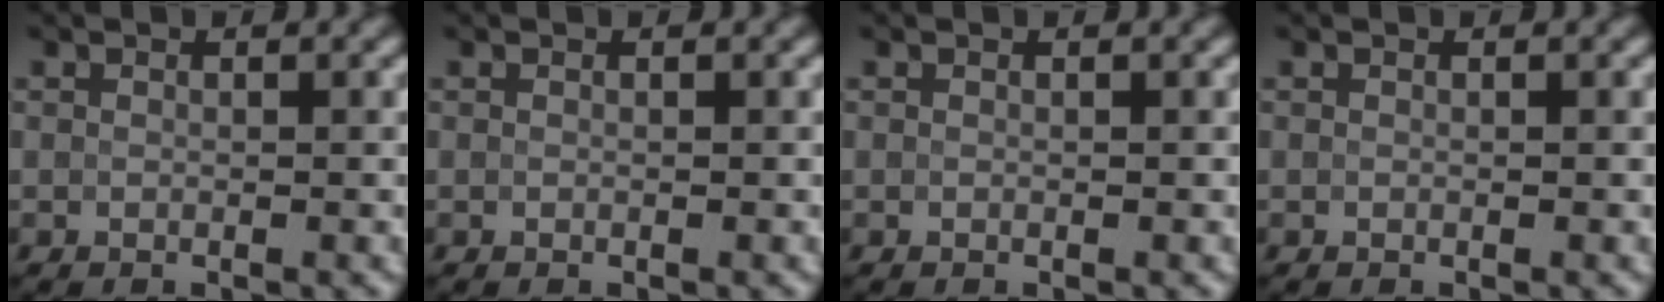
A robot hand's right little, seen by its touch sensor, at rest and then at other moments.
{"total": 0.0}
{"total": 0.0}
{"total": 0.0}